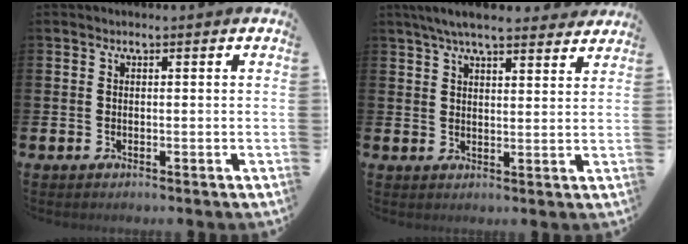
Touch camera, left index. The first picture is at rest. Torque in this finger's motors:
{"motor_torque": [1.03, -1.11, 0.51, 0.21]}